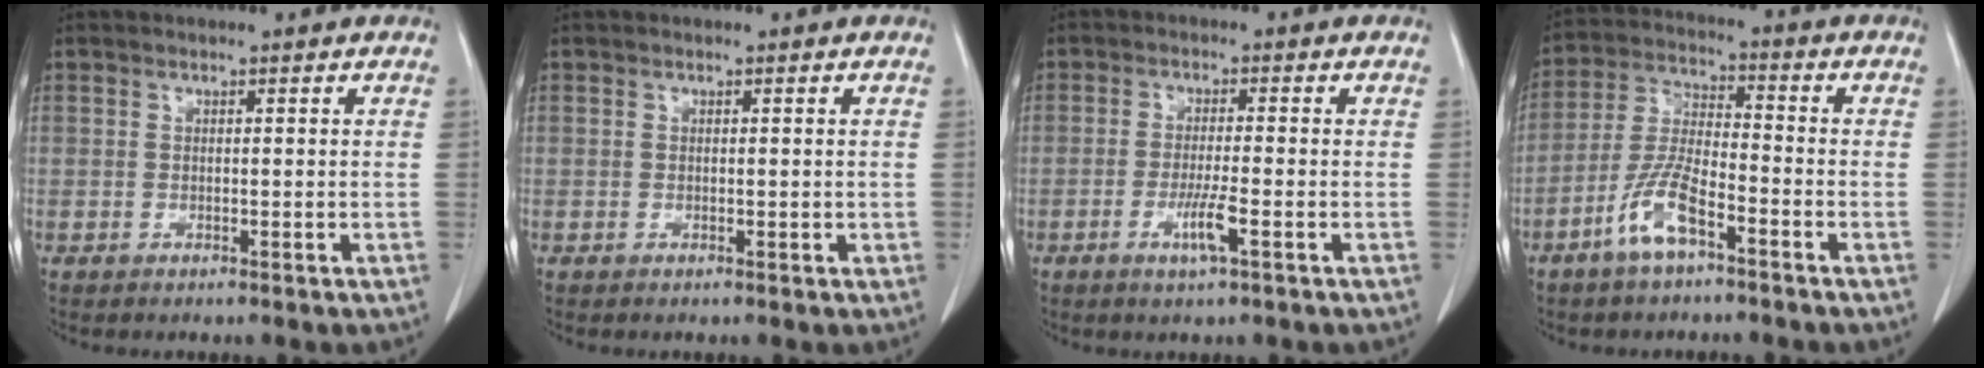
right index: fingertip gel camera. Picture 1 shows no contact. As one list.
[{"total": 0.6, "force": [0.1, 0.4, 0.3], "torque": [-0.001, 0.001, 0.001]}, {"total": 4.0, "force": [-1.7, -0.2, 3.6], "torque": [-0.071, -0.008, -0.032]}, {"total": 8.3, "force": [-4.8, 1.9, 6.6], "torque": [-0.145, -0.002, -0.095]}]